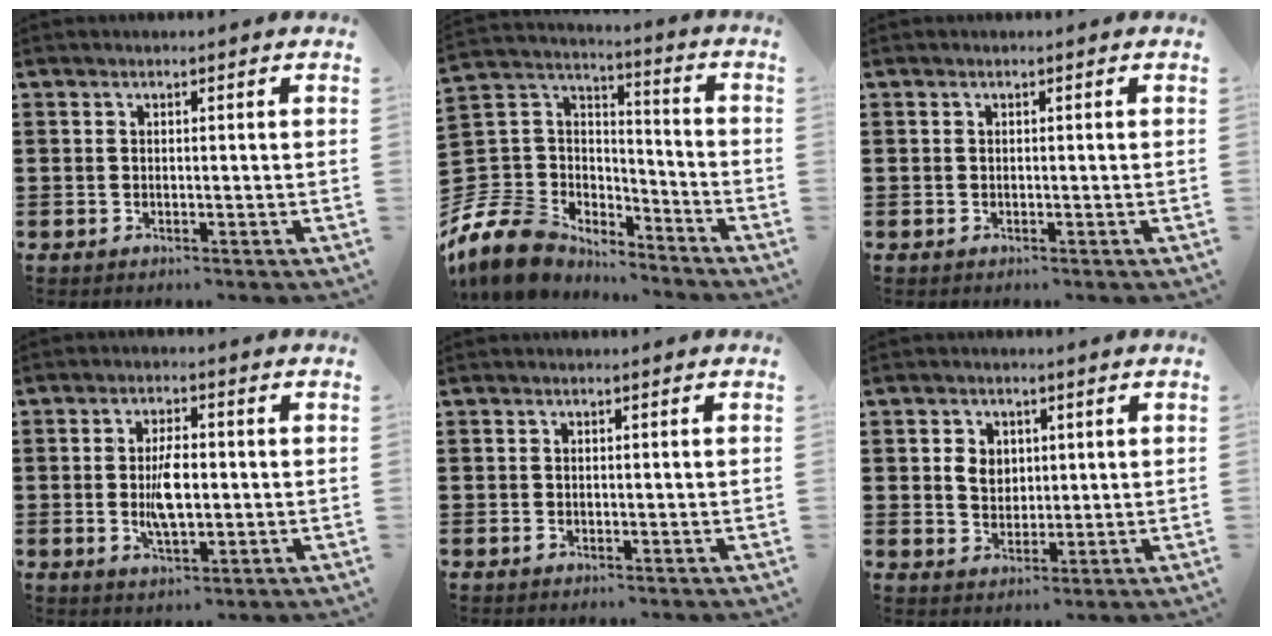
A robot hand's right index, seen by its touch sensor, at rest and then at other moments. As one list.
[{"total": 10.9, "force": [-8.1, 6.7, 2.8], "torque": [-0.107, 0.009, -0.160]}, {"total": 0.0}, {"total": 6.1, "force": [-0.2, 2.5, 5.5], "torque": [-0.114, 0.000, -0.008]}, {"total": 0.5, "force": [-0.3, 0.2, 0.4], "torque": [-0.008, -0.002, -0.005]}, {"total": 3.7, "force": [0.8, 3.0, 1.9], "torque": [-0.040, 0.009, 0.010]}]